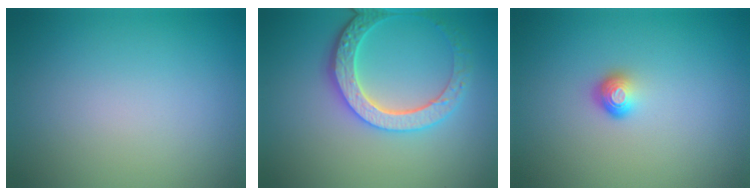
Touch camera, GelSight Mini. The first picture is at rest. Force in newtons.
{"total": 4.9, "press": 4.2, "slide": 2.4}
{"total": 1.8, "press": 1.1, "slide": 1.4}